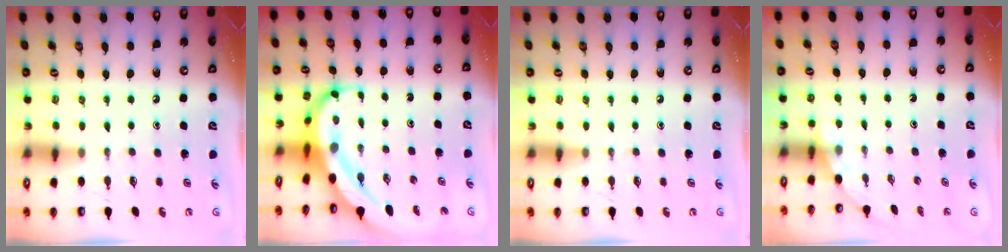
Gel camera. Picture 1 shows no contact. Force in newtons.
{"total": 8.9, "press": 8.9, "slide": 1.0}
{"total": 0.0}
{"total": 0.9, "press": 0.9, "slide": 0.2}